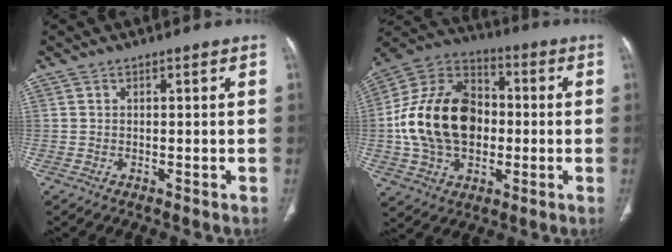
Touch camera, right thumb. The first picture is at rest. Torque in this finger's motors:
{"motor_torque": [2.14, 2.87, 1.45, -1.27, 0.67]}